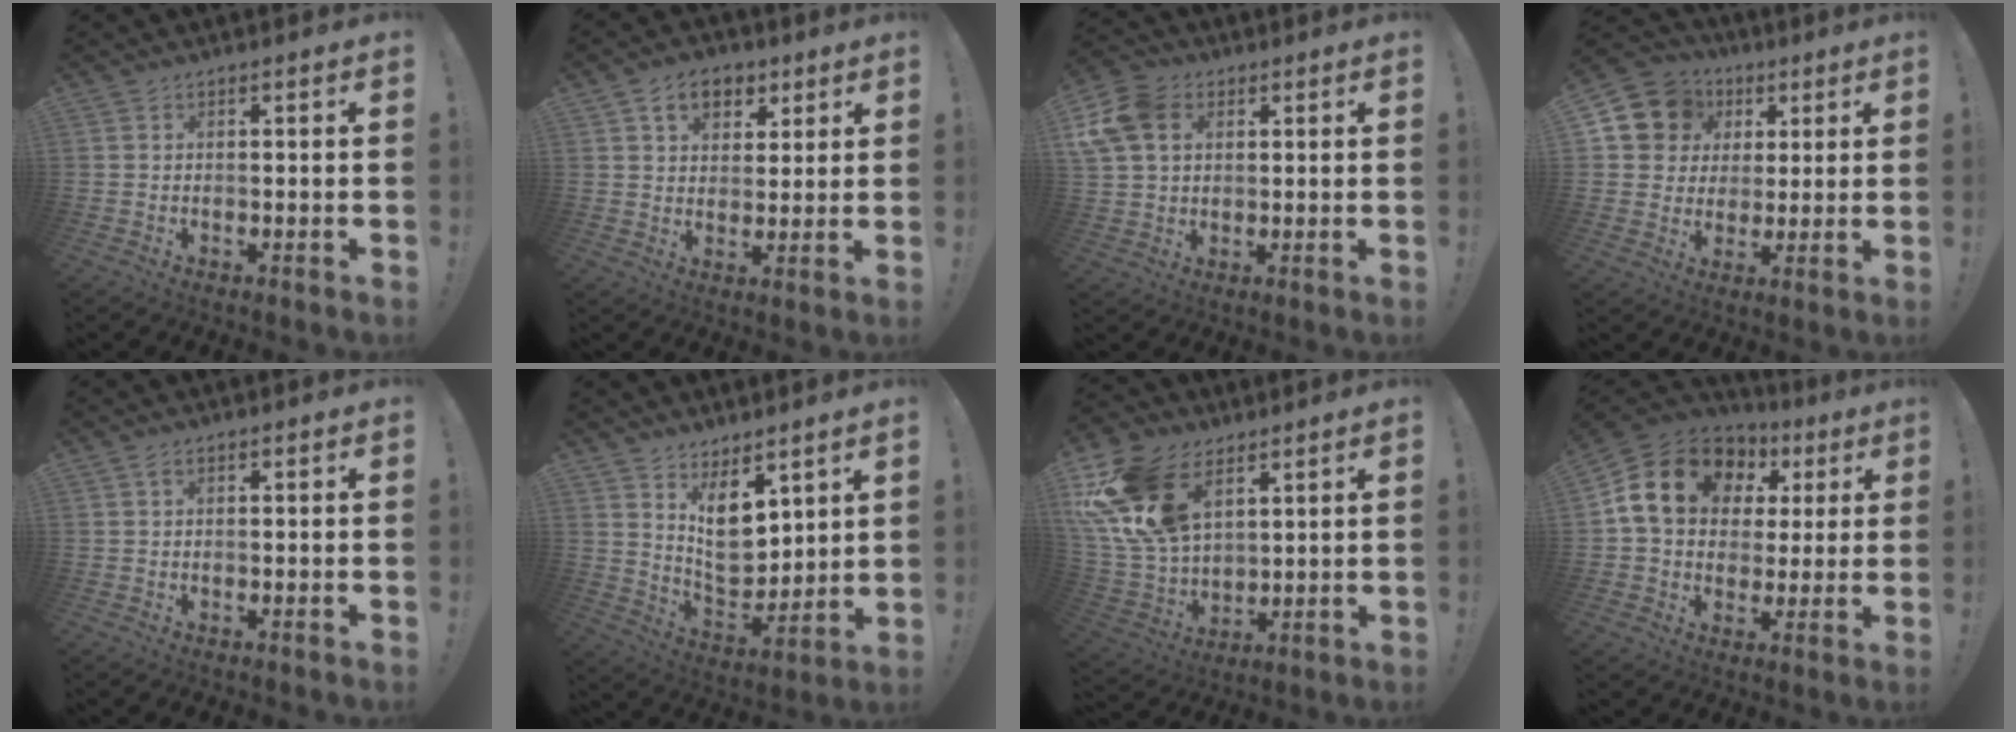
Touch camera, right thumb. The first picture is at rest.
{"total": 9.5, "force": [4.6, 7.0, 4.5], "torque": [-0.066, -0.010, 0.089]}
{"total": 12.9, "force": [4.1, 9.7, 7.5], "torque": [-0.153, -0.010, 0.081]}
{"total": 11.7, "force": [3.9, 10.6, 3.4], "torque": [-0.054, -0.013, 0.085]}
{"total": 1.2, "force": [0.4, 0.6, 1.0], "torque": [-0.018, 0.002, 0.006]}
{"total": 11.9, "force": [6.6, 7.7, 6.1], "torque": [-0.066, -0.056, 0.131]}
{"total": 21.5, "force": [9.9, 13.6, 13.5], "torque": [-0.270, -0.047, 0.188]}
{"total": 18.1, "force": [6.1, 13.5, 10.4], "torque": [-0.175, -0.011, 0.122]}